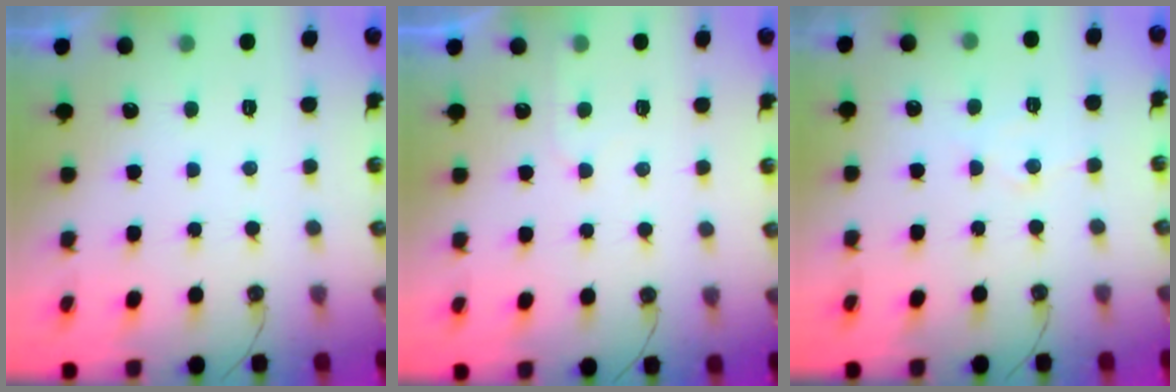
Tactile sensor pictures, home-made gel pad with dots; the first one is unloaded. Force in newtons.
{"total": 4.0, "press": 3.9, "slide": 0.6}
{"total": 7.0, "press": 7.0, "slide": 0.6}